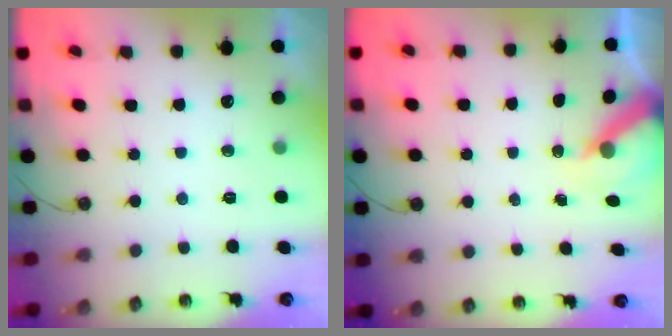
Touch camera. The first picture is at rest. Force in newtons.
{"total": 5.6, "press": 5.6, "slide": 0.5}